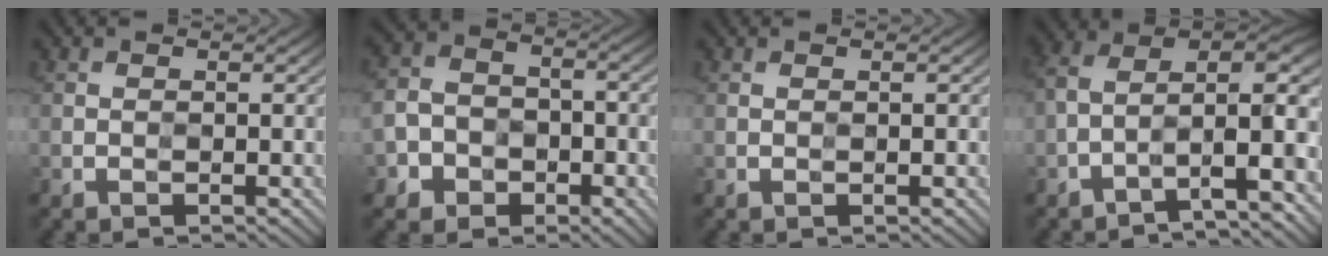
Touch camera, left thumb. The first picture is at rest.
{"total": 5.5, "force": [-2.7, 4.4, 1.8], "torque": [-0.034, -0.004, -0.064]}
{"total": 0.0}
{"total": 9.7, "force": [-3.2, 4.1, 8.2], "torque": [-0.145, 0.013, -0.062]}